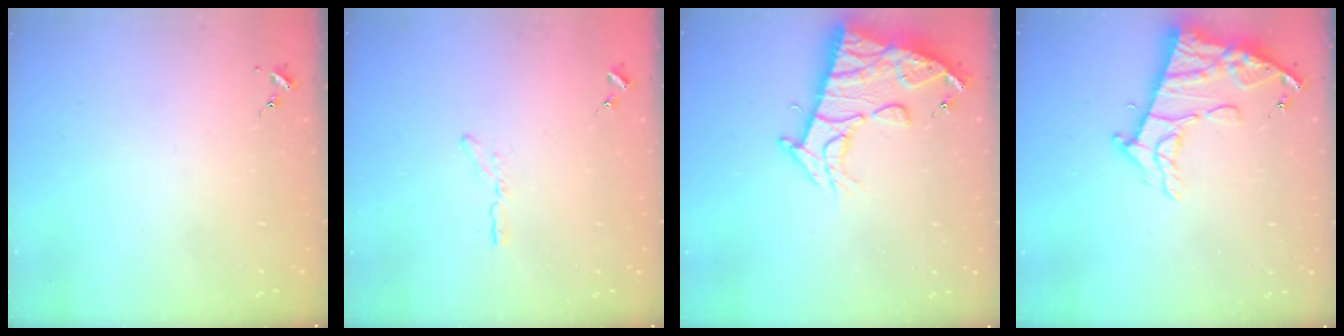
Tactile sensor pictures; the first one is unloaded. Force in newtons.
{"total": 3.2, "press": 3.2, "slide": 0.3}
{"total": 15.1, "press": 15.0, "slide": 1.5}
{"total": 14.0, "press": 13.9, "slide": 1.1}